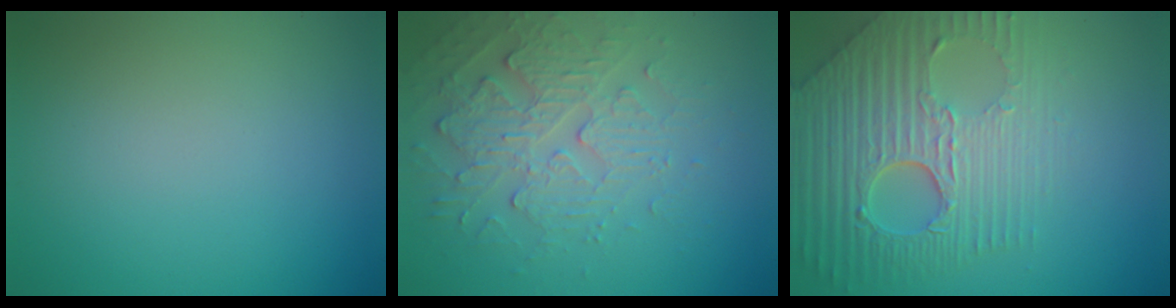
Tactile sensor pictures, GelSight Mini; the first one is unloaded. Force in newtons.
{"total": 4.0, "press": 3.5, "slide": 2.0}
{"total": 8.9, "press": 6.0, "slide": 6.6}